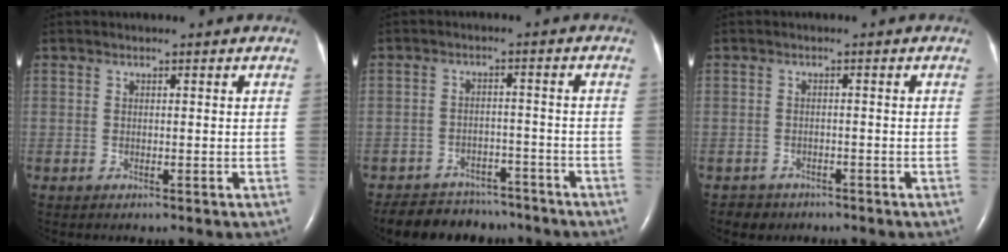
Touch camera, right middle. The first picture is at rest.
{"total": 10.7, "force": [-9.5, 4.5, 2.1], "torque": [-0.034, 0.006, -0.130]}
{"total": 2.4, "force": [-1.8, 1.6, -0.1], "torque": [-0.010, 0.005, -0.028]}